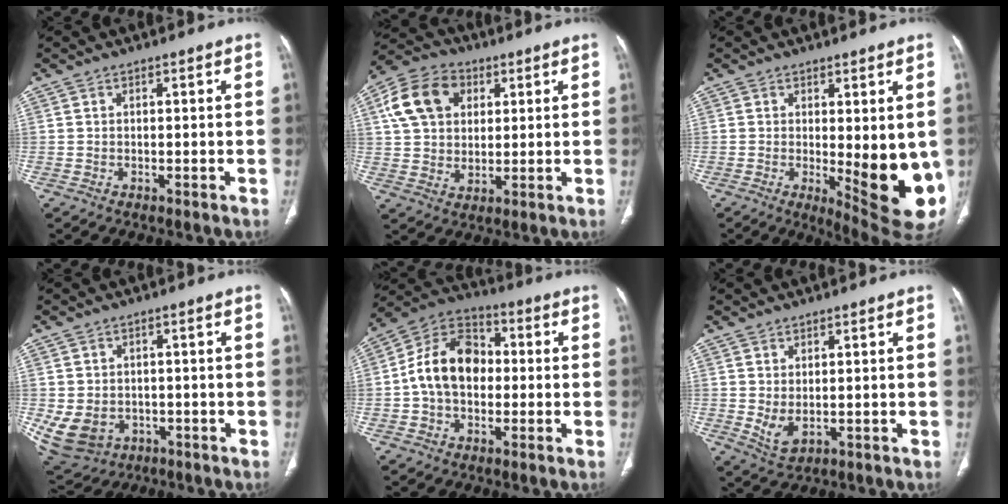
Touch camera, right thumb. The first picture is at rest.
{"total": 13.4, "force": [4.4, 9.9, 7.9], "torque": [-0.127, 0.004, 0.073]}
{"total": 13.2, "force": [-1.7, 4.5, 12.4], "torque": [-0.142, -0.027, -0.006]}
{"total": 11.2, "force": [-2.8, 9.2, 5.7], "torque": [-0.126, 0.005, -0.024]}
{"total": 13.6, "force": [-0.2, 9.9, 9.3], "torque": [-0.145, 0.035, -0.016]}
{"total": 3.7, "force": [0.3, 2.0, 3.1], "torque": [-0.057, -0.009, 0.018]}